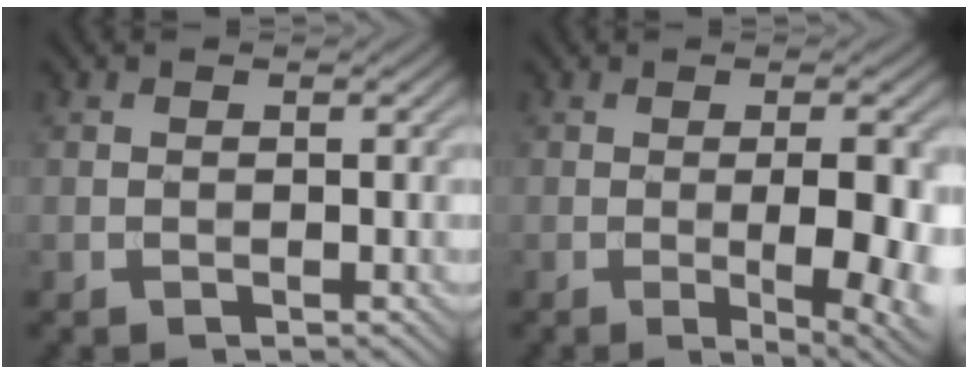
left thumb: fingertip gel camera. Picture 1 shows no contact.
{"total": 8.0, "force": [-1.0, 2.2, 7.6], "torque": [-0.099, -0.002, -0.014]}